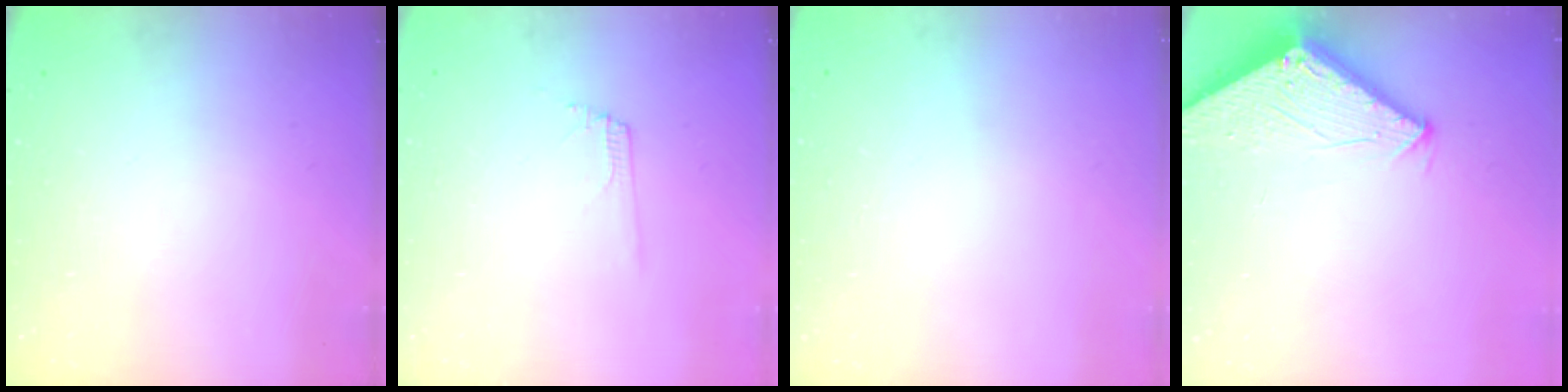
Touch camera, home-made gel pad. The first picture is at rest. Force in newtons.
{"total": 4.9, "press": 4.8, "slide": 0.8}
{"total": 0.0}
{"total": 2.9, "press": 2.9, "slide": 0.2}